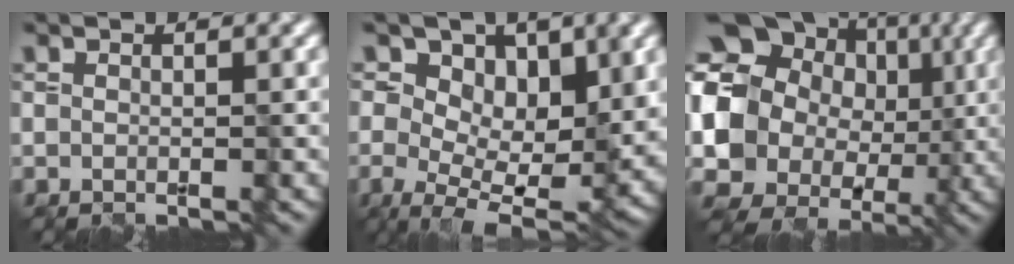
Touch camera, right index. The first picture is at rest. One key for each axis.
{"total": 9.4, "fx": 1.5, "fy": 5.3, "fz": 7.6, "tx": -0.111, "ty": -0.008, "tz": 0.019}
{"total": 13.6, "fx": 2.2, "fy": 11.5, "fz": 6.8, "tx": -0.145, "ty": -0.001, "tz": 0.024}